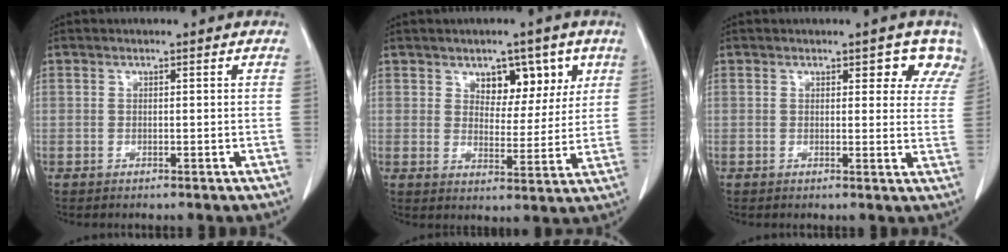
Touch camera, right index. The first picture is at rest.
{"total": 6.9, "force": [3.7, 4.2, 4.1], "torque": [-0.045, 0.008, 0.059]}
{"total": 4.7, "force": [3.6, 2.3, 1.9], "torque": [0.001, -0.006, 0.025]}